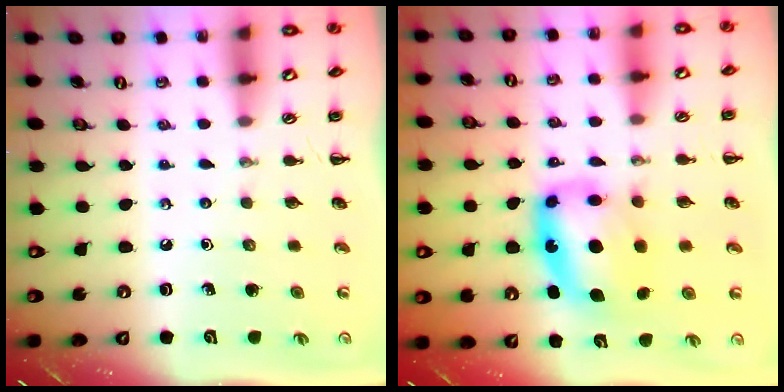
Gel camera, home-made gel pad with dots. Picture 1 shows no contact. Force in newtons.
{"total": 10.3, "press": 10.0, "slide": 2.6}